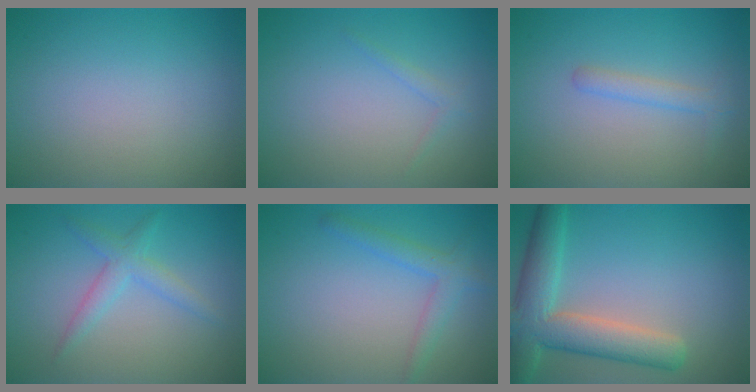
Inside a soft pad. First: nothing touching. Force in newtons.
{"total": 0.8, "press": 0.8, "slide": 0.0}
{"total": 1.6, "press": 1.6, "slide": 0.1}
{"total": 2.3, "press": 2.3, "slide": 0.1}
{"total": 2.4, "press": 2.4, "slide": 0.1}
{"total": 6.9, "press": 6.9, "slide": 0.4}